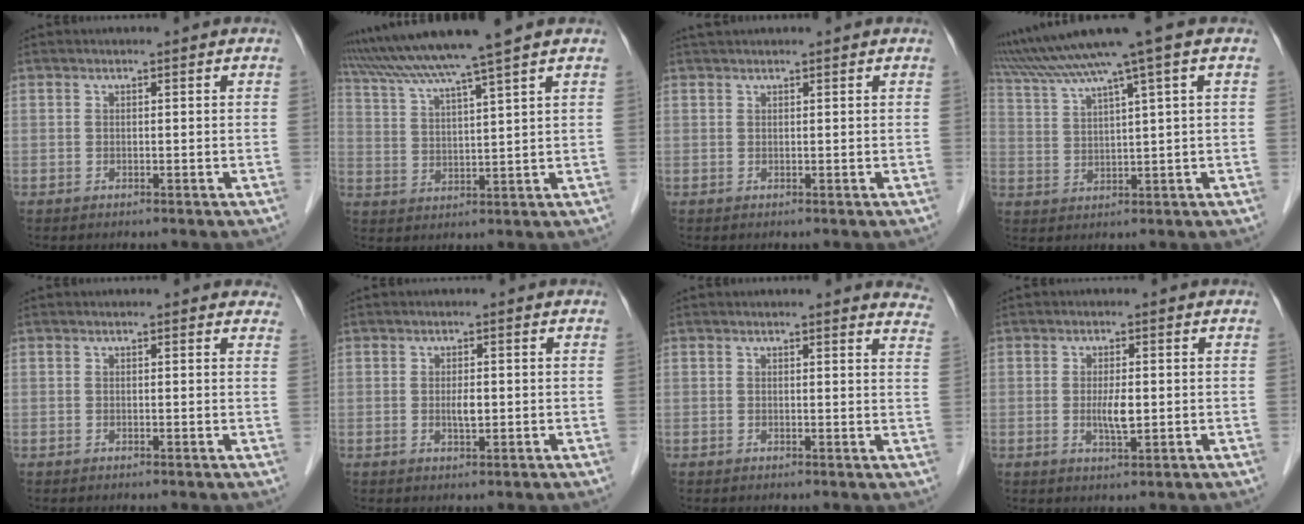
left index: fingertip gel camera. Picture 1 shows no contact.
{"total": 12.2, "force": [10.1, -2.3, 6.4], "torque": [-0.115, 0.012, 0.169]}
{"total": 1.5, "force": [1.4, 0.1, 0.5], "torque": [-0.008, 0.021, 0.030]}
{"total": 10.3, "force": [7.7, -2.3, 6.4], "torque": [-0.116, 0.024, 0.138]}
{"total": 3.4, "force": [2.9, 1.1, 1.2], "torque": [-0.003, 0.003, 0.015]}
{"total": 1.9, "force": [-0.1, 0.6, 1.8], "torque": [-0.036, 0.000, -0.001]}
{"total": 7.6, "force": [7.4, 0.9, 1.7], "torque": [0.011, -0.031, 0.043]}
{"total": 3.3, "force": [-0.2, 0.7, 3.2], "torque": [-0.062, -0.003, -0.001]}